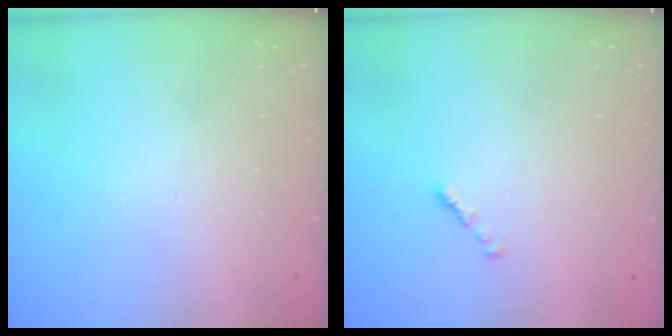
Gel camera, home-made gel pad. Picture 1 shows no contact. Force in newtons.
{"total": 0.8, "press": 0.7, "slide": 0.4}